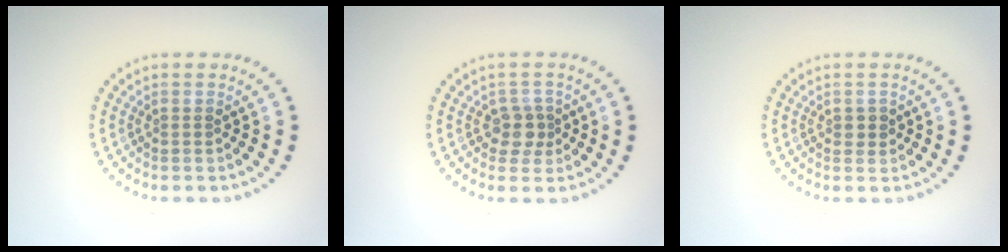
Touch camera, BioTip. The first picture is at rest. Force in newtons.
{"total": 2.0, "press": 1.7, "slide": 1.0}
{"total": 1.0, "press": 1.0, "slide": 0.2}